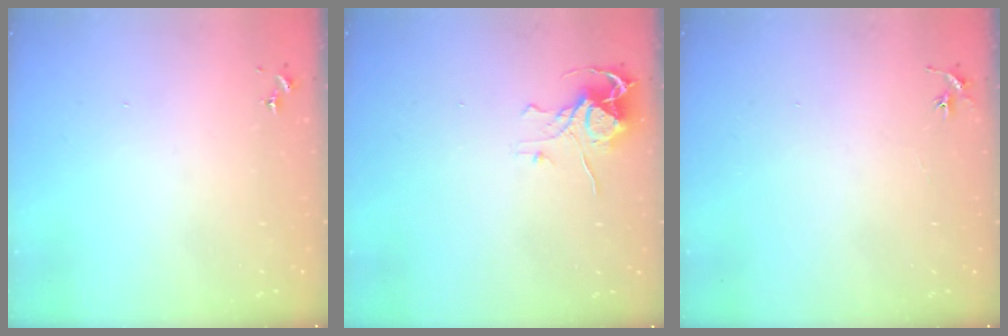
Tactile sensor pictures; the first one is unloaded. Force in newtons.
{"total": 8.0, "press": 8.0, "slide": 0.6}
{"total": 2.9, "press": 2.9, "slide": 0.3}